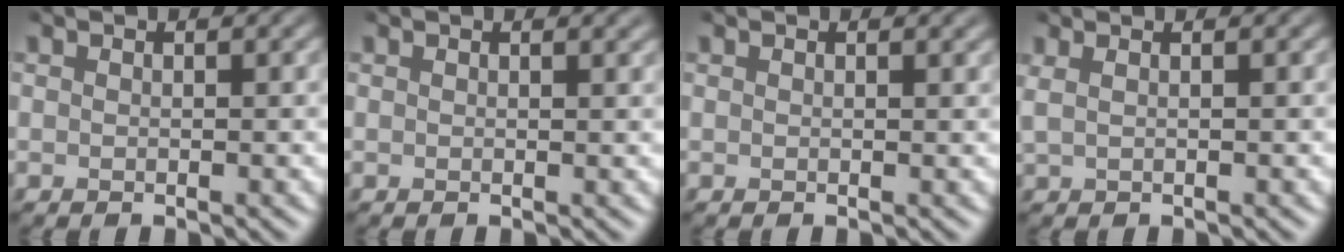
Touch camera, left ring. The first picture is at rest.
{"total": 1.9, "force": [1.3, 0.8, 1.2], "torque": [-0.004, 0.018, 0.005]}
{"total": 1.4, "force": [0.9, 0.6, 0.8], "torque": [-0.002, 0.012, 0.003]}
{"total": 1.7, "force": [0.9, 0.6, 1.3], "torque": [-0.017, 0.017, 0.006]}